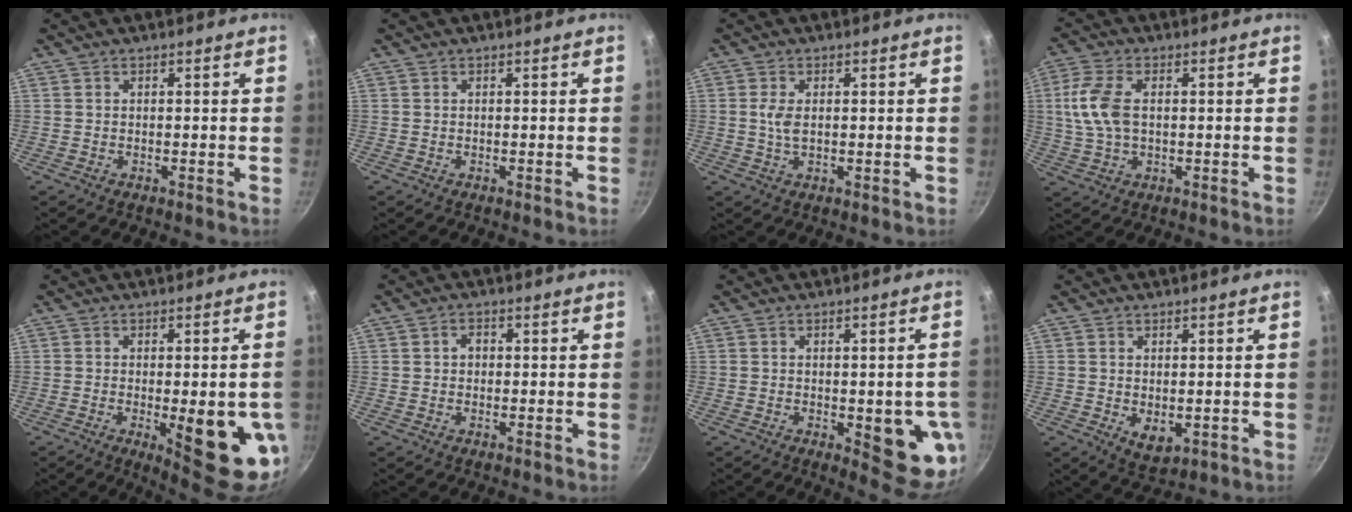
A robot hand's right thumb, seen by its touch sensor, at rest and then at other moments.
{"total": 0.0}
{"total": 3.1, "force": [0.4, 1.5, 2.6], "torque": [-0.054, 0.001, 0.008]}
{"total": 9.1, "force": [1.1, 5.3, 7.4], "torque": [-0.155, 0.010, 0.016]}
{"total": 16.0, "force": [-3.7, 4.9, 14.7], "torque": [-0.159, -0.004, -0.038]}
{"total": 2.0, "force": [0.1, 1.7, 1.1], "torque": [-0.009, 0.006, 0.001]}
{"total": 11.7, "force": [-2.3, 4.4, 10.5], "torque": [-0.089, -0.007, -0.025]}
{"total": 4.7, "force": [-0.4, 3.0, 3.6], "torque": [-0.054, -0.016, 0.001]}